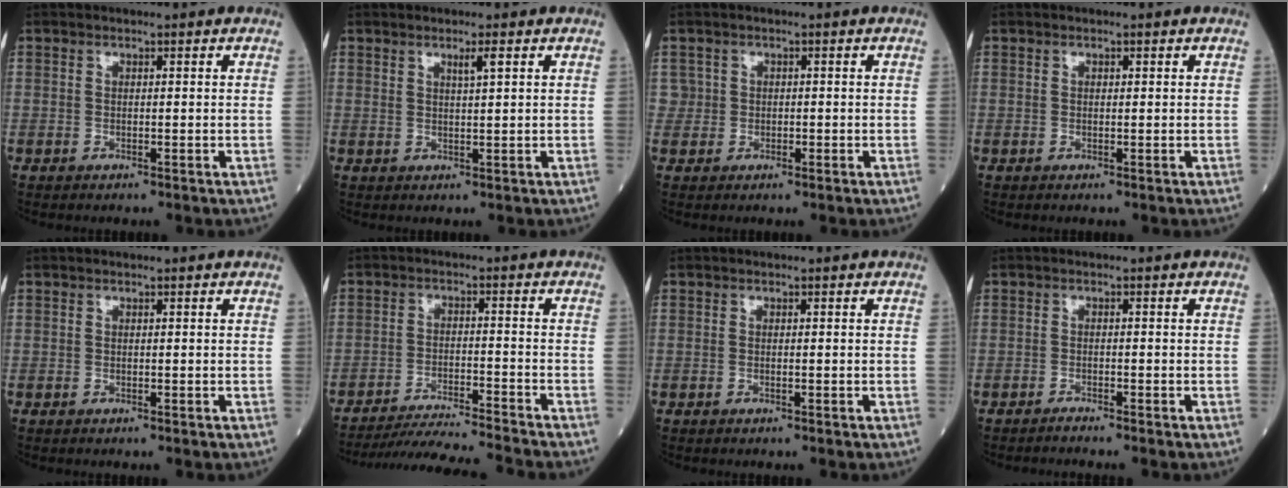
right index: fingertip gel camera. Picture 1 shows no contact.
{"total": 1.9, "force": [1.1, -0.1, 1.6], "torque": [-0.030, 0.000, 0.020]}
{"total": 1.9, "force": [0.2, 1.8, -0.1], "torque": [0.013, 0.008, 0.003]}
{"total": 0.0}
{"total": 0.0}
{"total": 13.4, "force": [-12.6, -1.9, 4.1], "torque": [-0.051, -0.025, -0.197]}
{"total": 0.0}
{"total": 1.3, "force": [-1.1, -0.5, 0.2], "torque": [-0.004, 0.002, -0.020]}